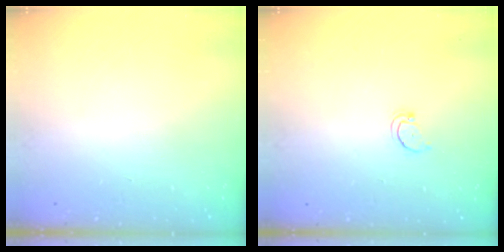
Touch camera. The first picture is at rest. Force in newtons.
{"total": 2.3, "press": 2.3, "slide": 0.2}